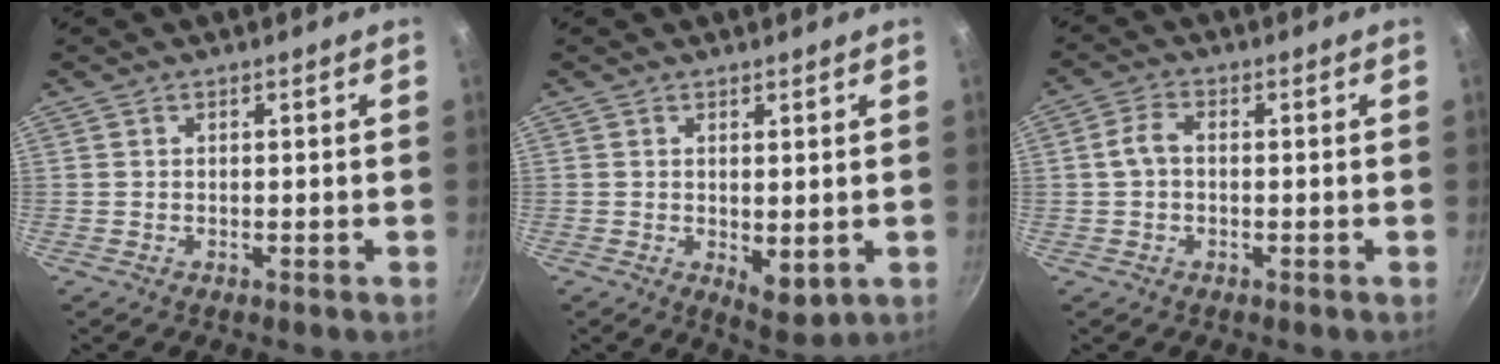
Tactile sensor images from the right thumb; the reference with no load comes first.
{"total": 4.9, "force": [-0.1, 2.3, 4.4], "torque": [-0.058, -0.017, 0.005]}
{"total": 3.7, "force": [-0.2, 2.5, 2.8], "torque": [-0.057, 0.017, -0.008]}